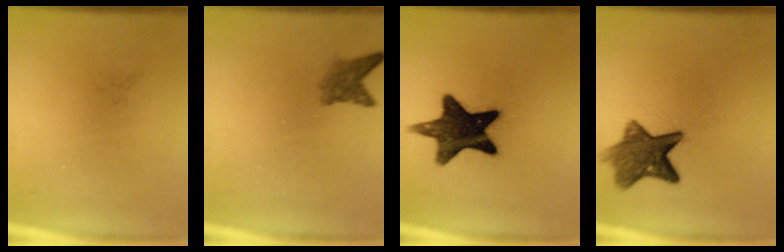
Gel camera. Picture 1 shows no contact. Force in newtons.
{"total": 2.9}
{"total": 15.3}
{"total": 8.1}